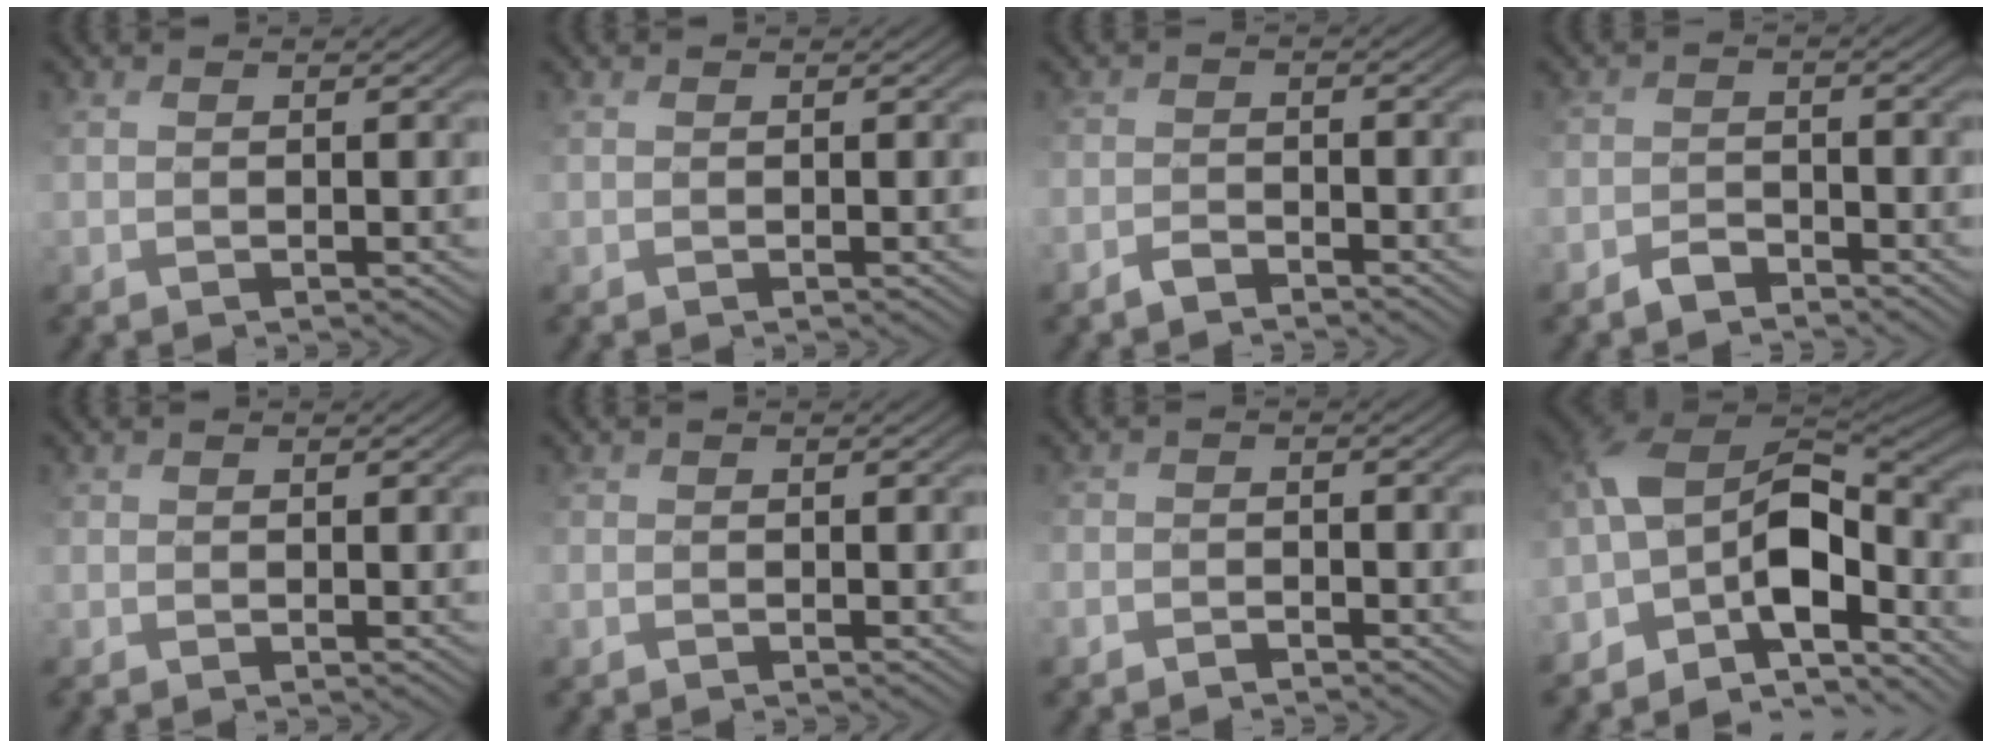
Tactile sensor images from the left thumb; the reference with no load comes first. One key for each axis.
{"total": 0.0}
{"total": 1.8, "fx": -1.7, "fy": 0.5, "fz": -0.1, "tx": 0.002, "ty": 0.000, "tz": -0.034}
{"total": 2.4, "fx": -2.2, "fy": 0.8, "fz": 0.1, "tx": 0.000, "ty": 0.001, "tz": -0.044}
{"total": 0.7, "fx": -0.6, "fy": 0.3, "fz": -0.1, "tx": 0.000, "ty": -0.006, "tz": -0.009}
{"total": 0.7, "fx": -0.5, "fy": 0.2, "fz": -0.5, "tx": 0.009, "ty": -0.005, "tz": -0.006}
{"total": 1.9, "fx": -1.8, "fy": 0.6, "fz": -0.3, "tx": 0.008, "ty": -0.003, "tz": -0.033}
{"total": 12.5, "fx": -5.9, "fy": 6.5, "fz": 8.9, "tx": -0.194, "ty": -0.001, "tz": -0.101}